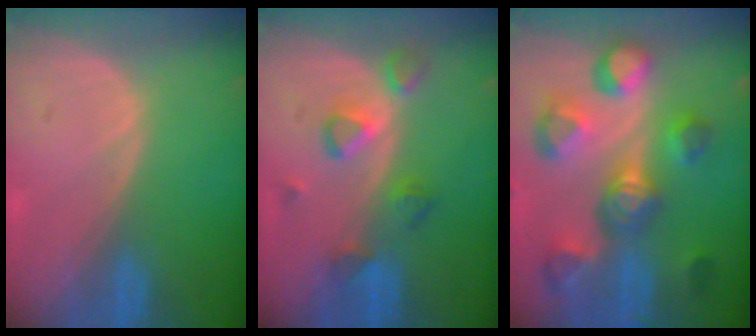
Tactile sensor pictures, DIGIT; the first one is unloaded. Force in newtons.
{"total": 5.1, "press": 5.1, "slide": 0.7}
{"total": 10.9, "press": 10.0, "slide": 4.4}